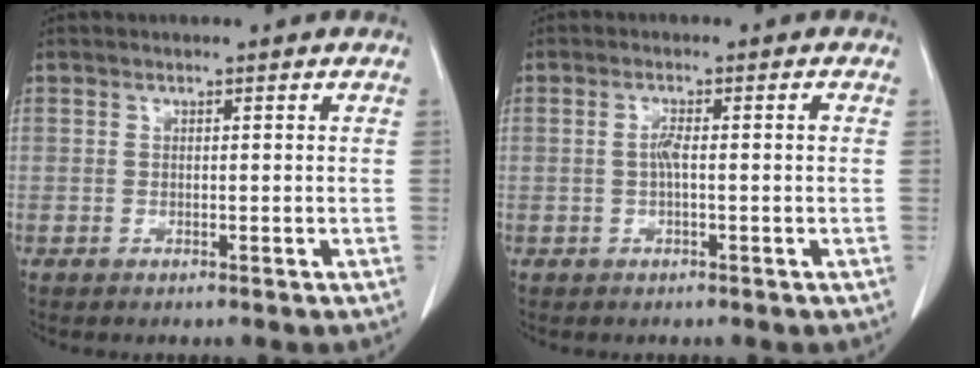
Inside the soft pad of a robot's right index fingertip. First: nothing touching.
{"total": 2.4, "force": [-0.3, 0.3, 2.3], "torque": [-0.046, 0.006, -0.004]}